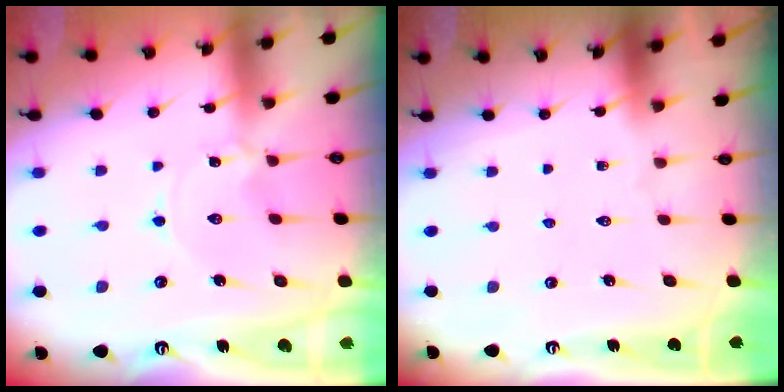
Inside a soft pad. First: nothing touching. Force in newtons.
{"total": 0.0}